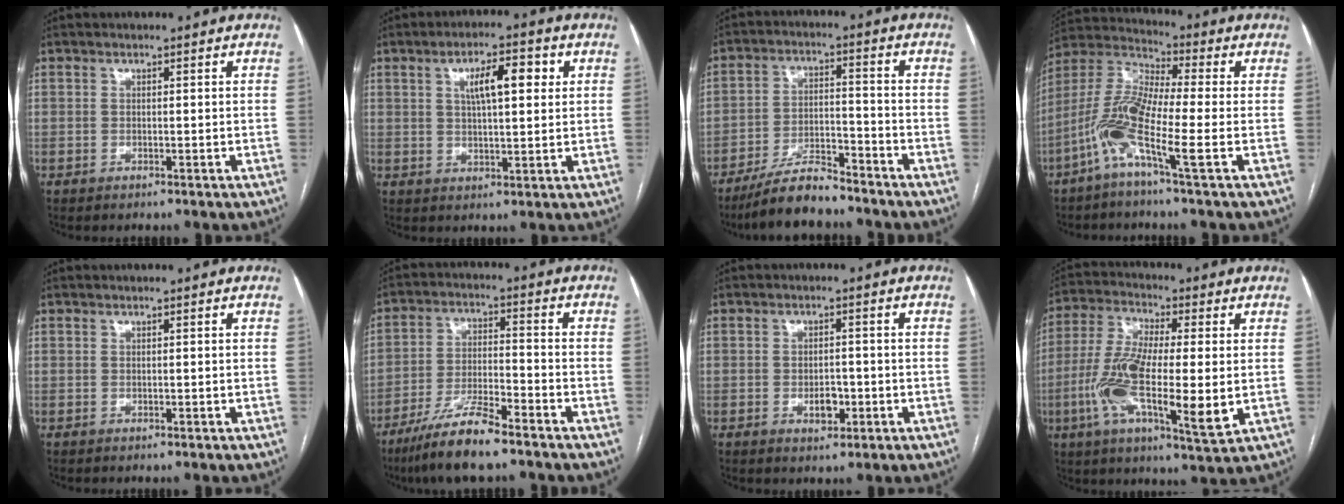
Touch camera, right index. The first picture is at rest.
{"total": 7.2, "force": [2.3, 2.0, 6.5], "torque": [-0.108, 0.015, 0.039]}
{"total": 9.0, "force": [-7.8, 2.1, 4.0], "torque": [-0.072, -0.006, -0.141]}
{"total": 11.2, "force": [-4.1, 0.2, 10.4], "torque": [-0.221, 0.004, -0.093]}
{"total": 0.0}
{"total": 10.4, "force": [-7.8, 1.1, 6.7], "torque": [-0.129, -0.024, -0.144]}
{"total": 3.4, "force": [-1.1, 1.9, 2.6], "torque": [-0.039, 0.003, -0.012]}
{"total": 16.8, "force": [-2.3, 3.5, 16.2], "torque": [-0.318, -0.012, -0.042]}